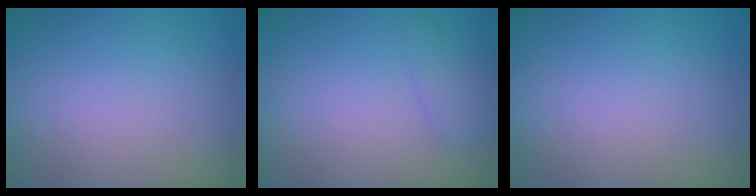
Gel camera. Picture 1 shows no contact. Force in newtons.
{"total": 1.3, "press": 1.3, "slide": 0.1}
{"total": 0.0}